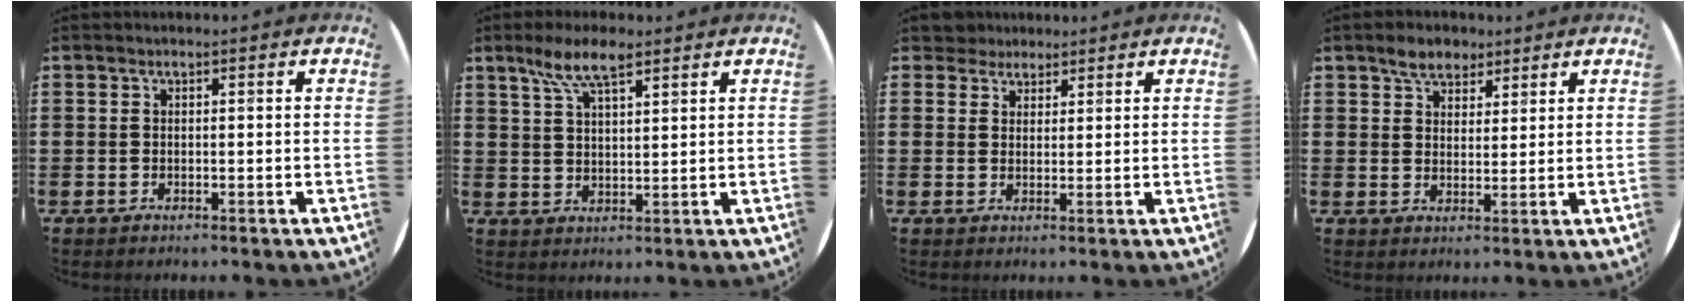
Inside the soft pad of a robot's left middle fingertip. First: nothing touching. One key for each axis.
{"total": 7.0, "fx": 4.8, "fy": 2.1, "fz": 4.6, "tx": -0.092, "ty": -0.003, "tz": 0.083}
{"total": 3.4, "fx": 3.1, "fy": 1.5, "fz": 0.1, "tx": -0.012, "ty": 0.003, "tz": 0.059}
{"total": 3.7, "fx": 3.0, "fy": 2.1, "fz": 0.6, "tx": -0.011, "ty": 0.007, "tz": 0.057}